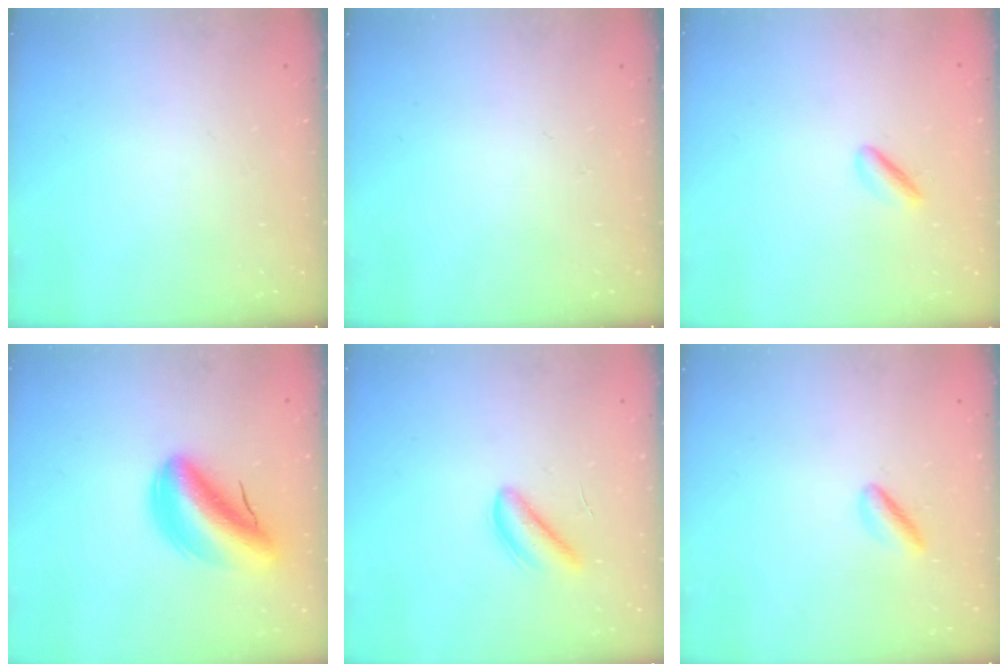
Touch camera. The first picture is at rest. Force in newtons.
{"total": 0.0}
{"total": 2.4, "press": 2.3, "slide": 0.8}
{"total": 11.1, "press": 10.4, "slide": 3.7}
{"total": 3.9, "press": 3.9, "slide": 0.4}
{"total": 2.9, "press": 2.9, "slide": 0.4}